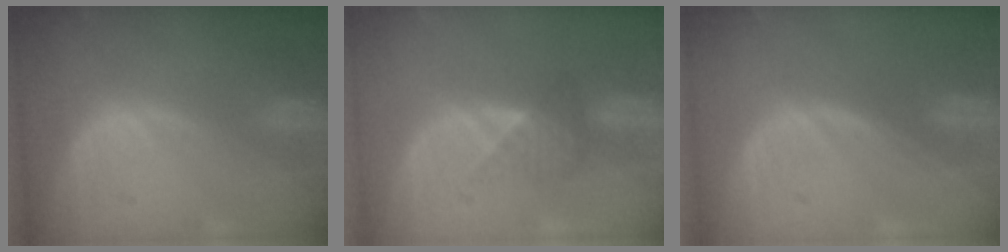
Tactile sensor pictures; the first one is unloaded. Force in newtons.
{"total": 3.3, "press": 3.2, "slide": 1.0}
{"total": 0.0}